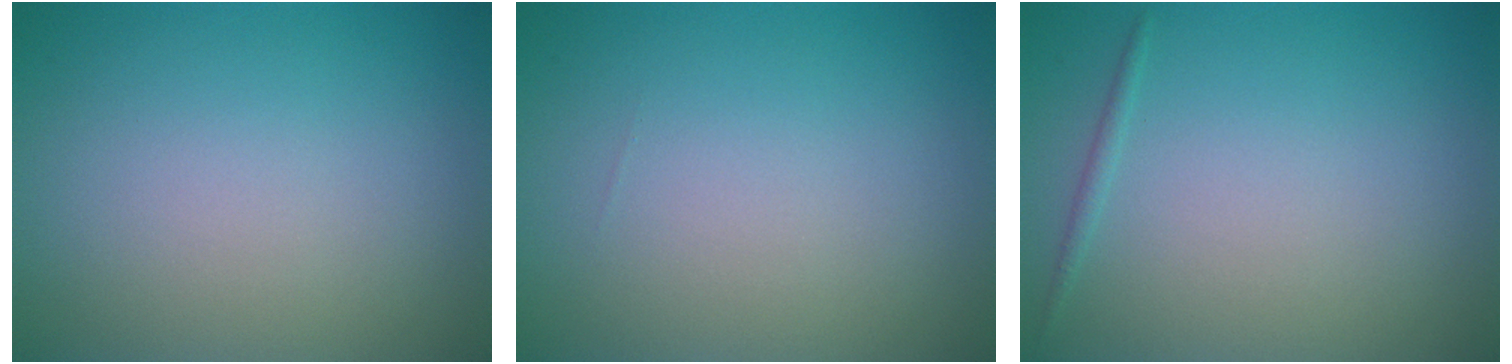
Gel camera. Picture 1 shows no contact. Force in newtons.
{"total": 0.0}
{"total": 0.6, "press": 0.6, "slide": 0.1}